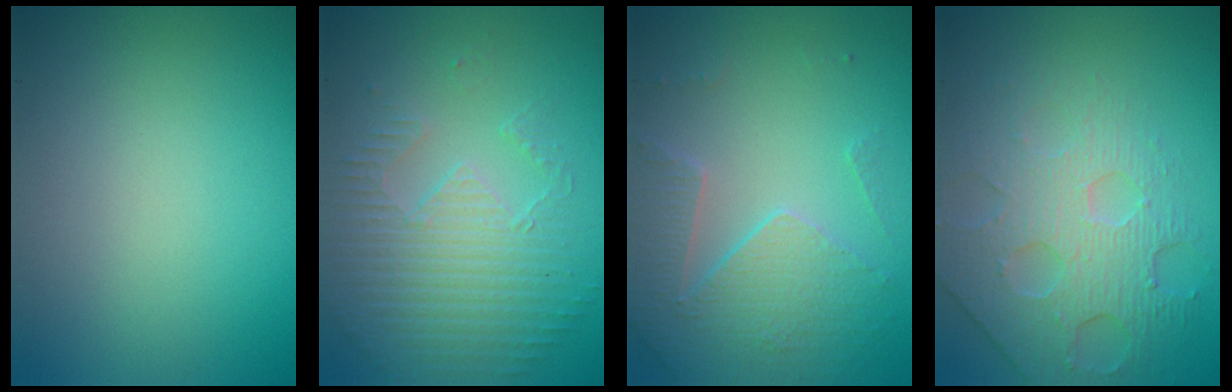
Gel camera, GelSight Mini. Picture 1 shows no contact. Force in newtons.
{"total": 3.8, "press": 3.7, "slide": 1.0}
{"total": 3.7, "press": 3.6, "slide": 0.9}
{"total": 4.7, "press": 4.4, "slide": 1.6}